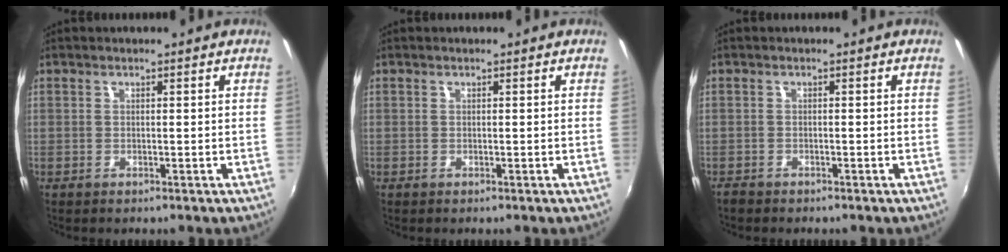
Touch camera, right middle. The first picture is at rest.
{"total": 0.0}
{"total": 1.5, "force": [-1.4, 0.5, 0.3], "torque": [-0.010, -0.005, -0.027]}